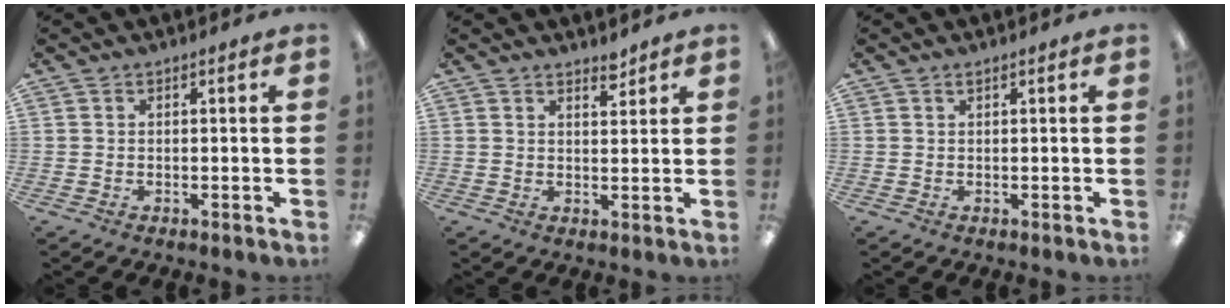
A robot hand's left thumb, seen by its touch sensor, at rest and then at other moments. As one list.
[{"total": 3.0, "force": [2.7, 0.9, 0.9], "torque": [0.002, -0.020, 0.045]}, {"total": 0.5, "force": [0.4, 0.1, 0.3], "torque": [-0.008, 0.004, 0.007]}]